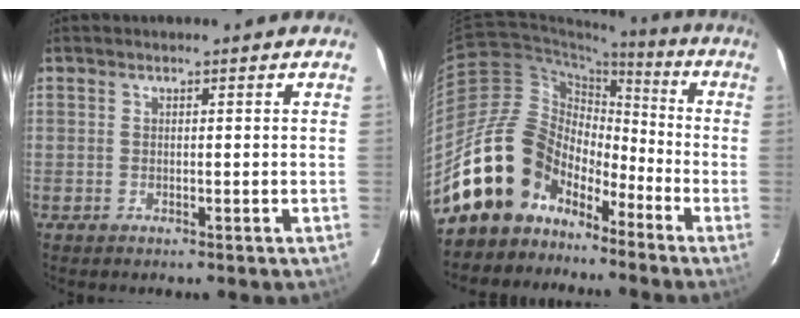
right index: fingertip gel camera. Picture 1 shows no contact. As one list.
[{"total": 15.9, "force": [-10.9, 10.6, 4.7], "torque": [-0.101, 0.038, -0.193]}]